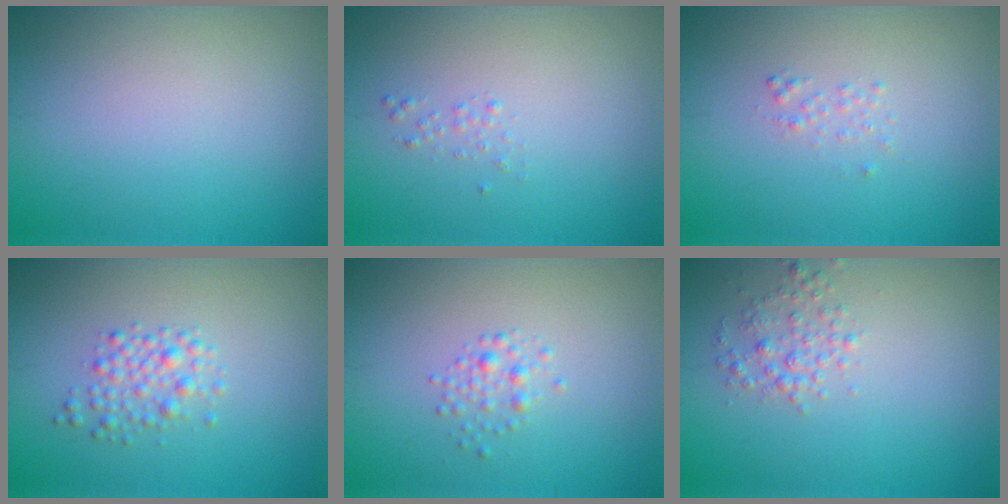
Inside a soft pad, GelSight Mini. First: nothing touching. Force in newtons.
{"total": 0.6, "press": 0.6, "slide": 0.0}
{"total": 0.7, "press": 0.7, "slide": 0.1}
{"total": 2.2, "press": 2.2, "slide": 0.1}
{"total": 1.3, "press": 1.3, "slide": 0.0}
{"total": 1.9, "press": 1.9, "slide": 0.0}